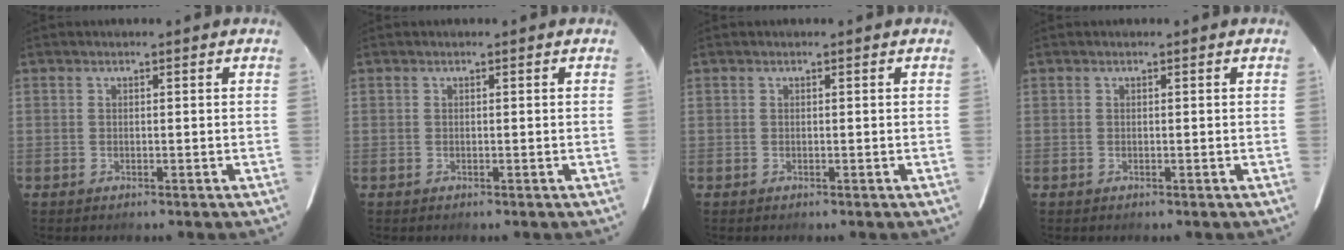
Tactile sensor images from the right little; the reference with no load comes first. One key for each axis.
{"total": 0.0}
{"total": 0.0}
{"total": 0.0}